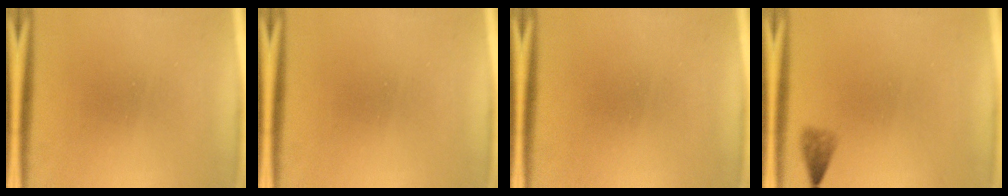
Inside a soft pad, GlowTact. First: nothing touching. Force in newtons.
{"total": 0.0}
{"total": 1.6}
{"total": 2.1}